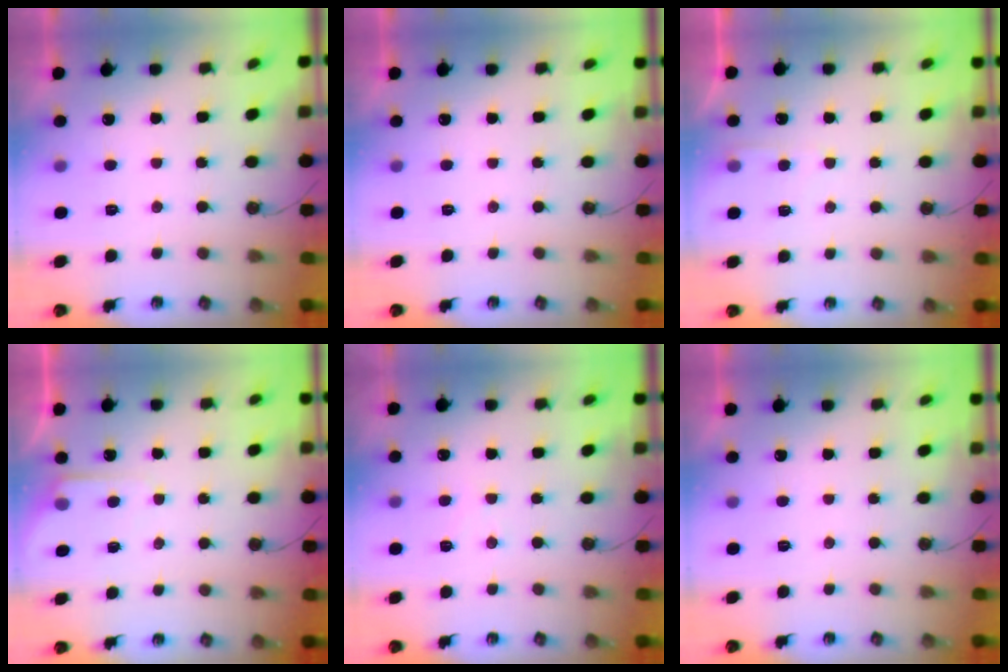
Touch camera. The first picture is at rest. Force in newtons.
{"total": 0.0}
{"total": 3.7, "press": 3.7, "slide": 0.4}
{"total": 3.9, "press": 3.9, "slide": 0.5}
{"total": 4.5, "press": 4.4, "slide": 0.6}
{"total": 0.0}